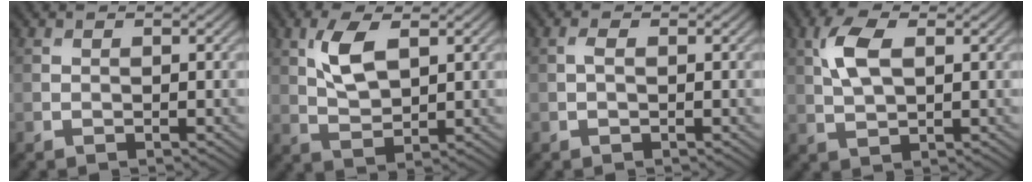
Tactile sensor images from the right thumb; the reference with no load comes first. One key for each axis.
{"total": 5.8, "fx": 2.2, "fy": 2.7, "fz": 4.6, "tx": -0.104, "ty": 0.000, "tz": 0.044}
{"total": 0.8, "fx": 0.1, "fy": 0.4, "fz": 0.7, "tx": -0.018, "ty": 0.002, "tz": 0.000}
{"total": 5.2, "fx": 1.6, "fy": 2.5, "fz": 4.3, "tx": -0.105, "ty": 0.007, "tz": 0.032}